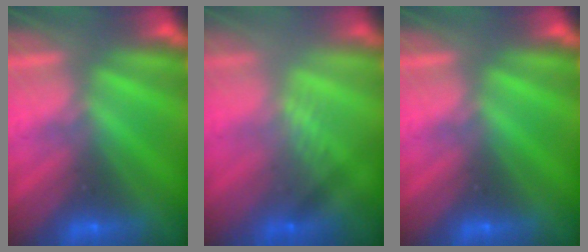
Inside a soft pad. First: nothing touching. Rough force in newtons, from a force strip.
{"total": 2.3}
{"total": 0.0}